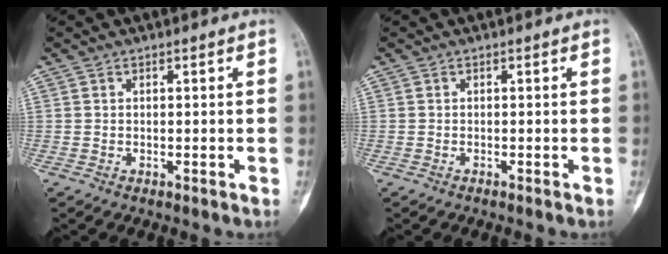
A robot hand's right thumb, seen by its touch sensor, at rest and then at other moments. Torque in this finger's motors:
{"motor_torque": [-0.02, -0.45, -0.01, -0.27, 0.04]}